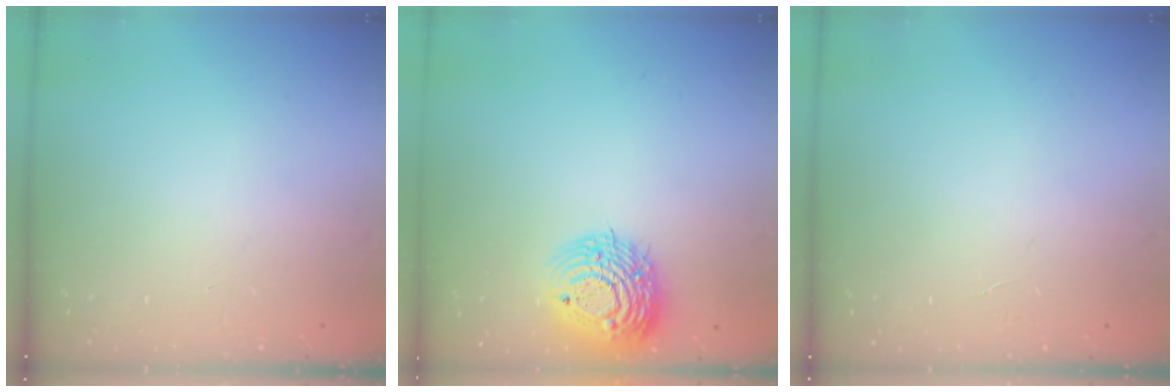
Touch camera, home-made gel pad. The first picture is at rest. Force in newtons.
{"total": 14.0, "press": 13.9, "slide": 1.8}
{"total": 1.3, "press": 1.3, "slide": 0.1}